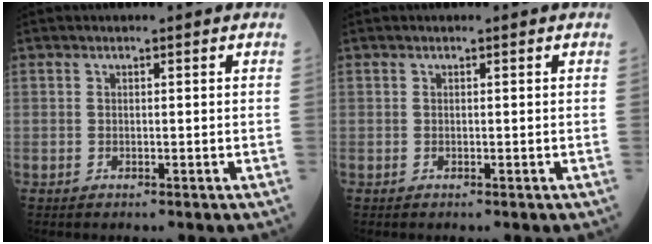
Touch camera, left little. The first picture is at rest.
{"total": 0.0}